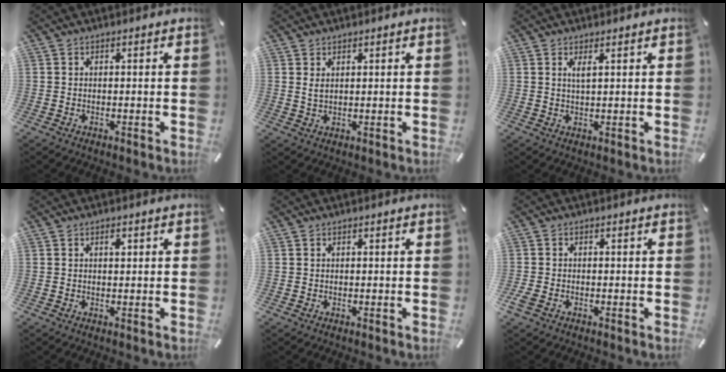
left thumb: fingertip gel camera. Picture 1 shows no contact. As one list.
[{"total": 1.9, "force": [1.0, 1.0, 1.2], "torque": [-0.025, 0.002, 0.019]}, {"total": 2.2, "force": [1.1, 0.5, 1.8], "torque": [-0.038, 0.002, 0.019]}, {"total": 1.3, "force": [0.5, 0.7, 1.0], "torque": [-0.012, 0.001, 0.006]}, {"total": 0.0}, {"total": 1.7, "force": [-0.9, 1.0, 1.0], "torque": [-0.031, -0.003, -0.020]}]